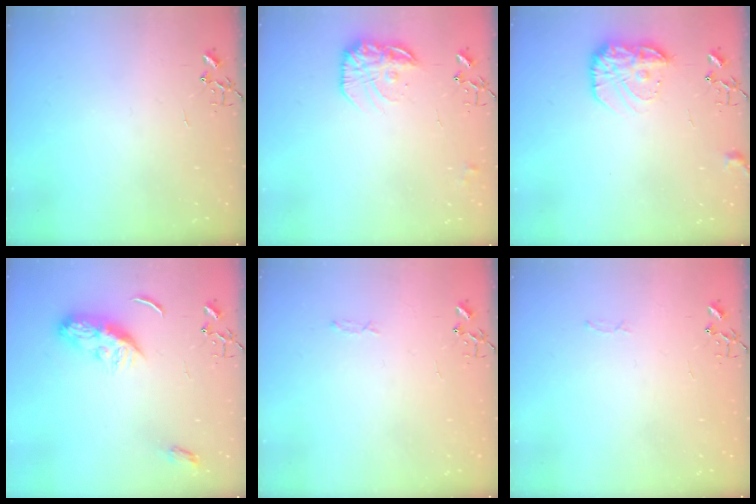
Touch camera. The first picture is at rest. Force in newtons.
{"total": 15.5, "press": 15.5, "slide": 1.0}
{"total": 13.9, "press": 13.9, "slide": 1.0}
{"total": 9.5, "press": 9.5, "slide": 0.2}
{"total": 3.3, "press": 3.3, "slide": 0.5}
{"total": 2.8, "press": 2.8, "slide": 0.4}